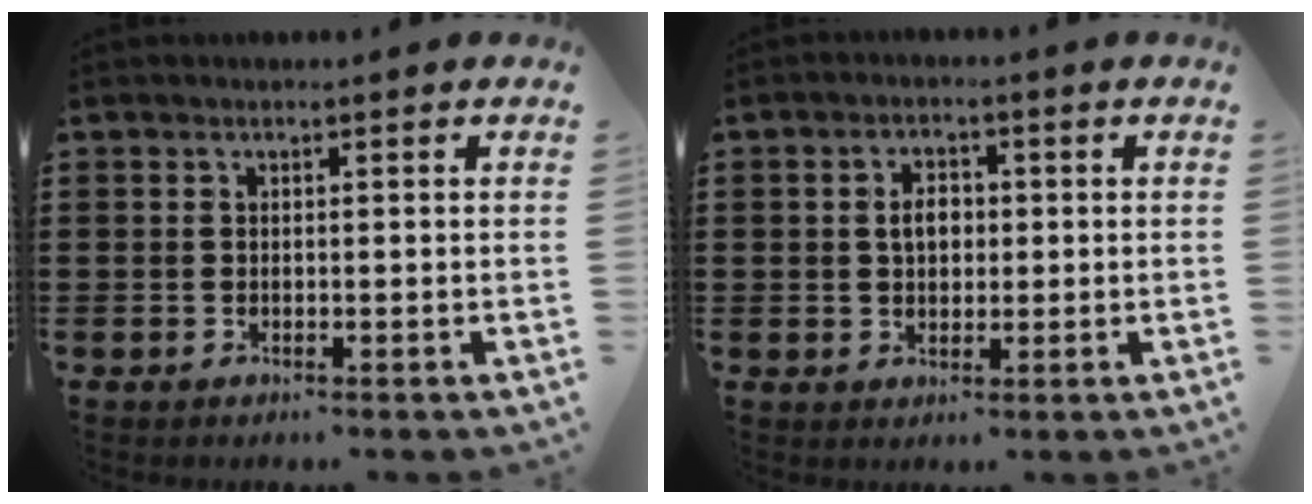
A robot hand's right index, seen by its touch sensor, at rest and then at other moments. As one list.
[{"total": 3.3, "force": [0.2, 2.2, 2.5], "torque": [-0.046, 0.006, 0.001]}]